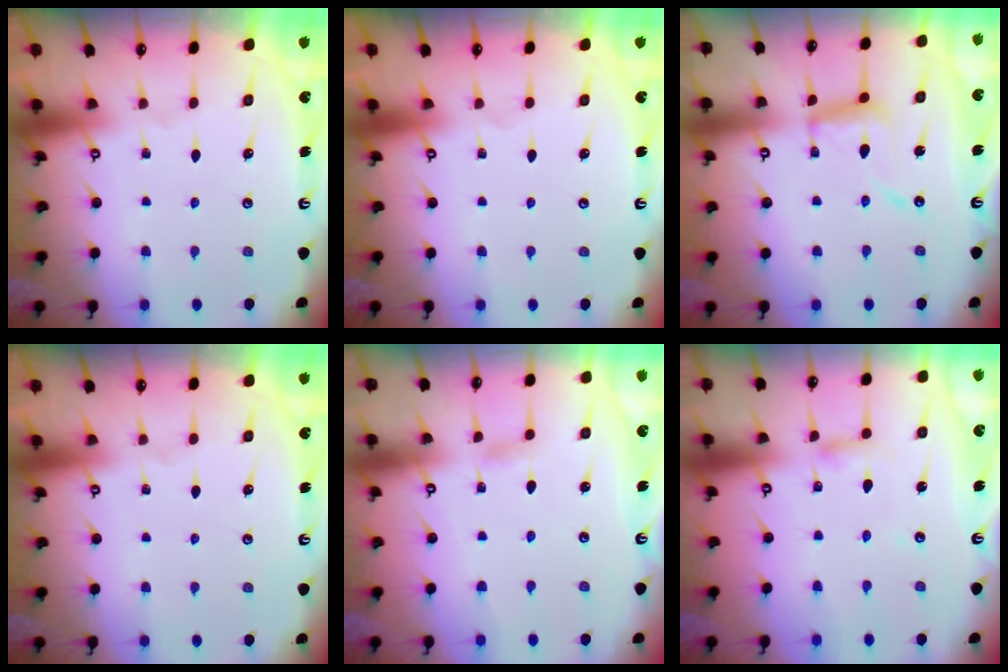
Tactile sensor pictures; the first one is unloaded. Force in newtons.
{"total": 0.0}
{"total": 12.5, "press": 12.5, "slide": 1.1}
{"total": 0.0}
{"total": 2.5, "press": 2.5, "slide": 0.3}
{"total": 2.8, "press": 2.8, "slide": 0.3}